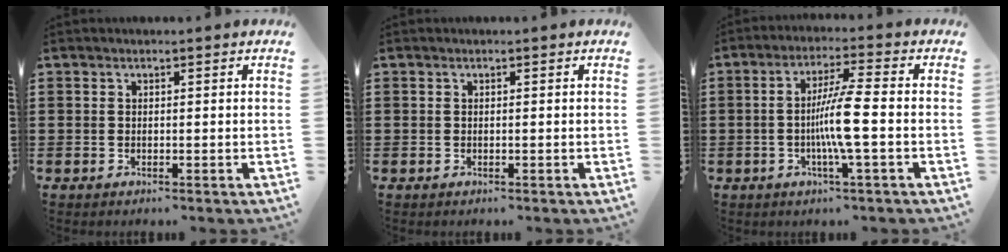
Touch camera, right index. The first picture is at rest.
{"total": 0.0}
{"total": 7.5, "force": [-1.4, -0.3, 7.4], "torque": [-0.142, -0.015, -0.034]}